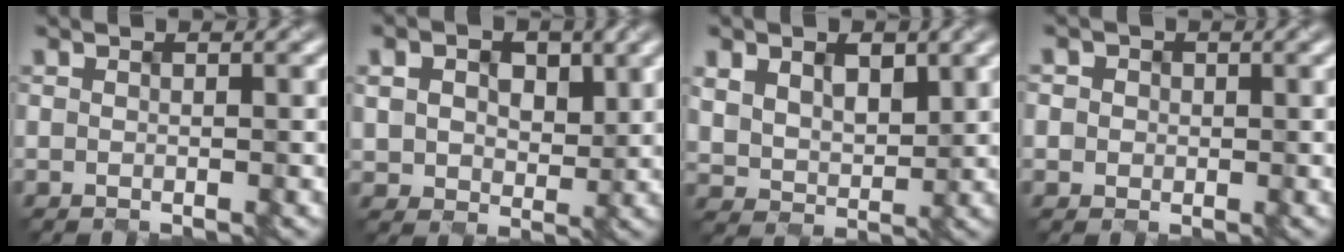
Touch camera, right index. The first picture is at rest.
{"total": 5.5, "force": [1.8, 4.1, 3.2], "torque": [-0.073, 0.009, 0.015]}
{"total": 5.4, "force": [1.6, 4.0, 3.2], "torque": [-0.071, -0.002, 0.023]}
{"total": 1.9, "force": [0.4, 1.8, 0.4], "torque": [-0.016, 0.001, 0.007]}